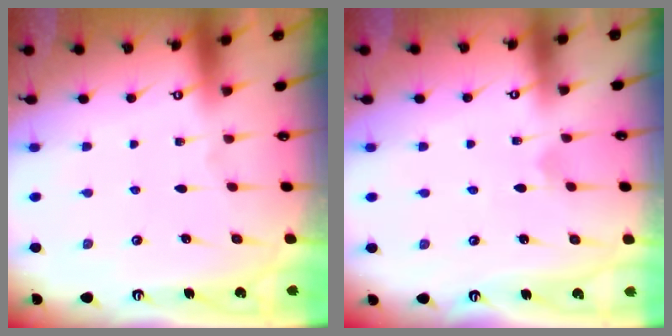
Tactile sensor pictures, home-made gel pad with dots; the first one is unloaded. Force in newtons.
{"total": 2.4, "press": 2.4, "slide": 0.1}